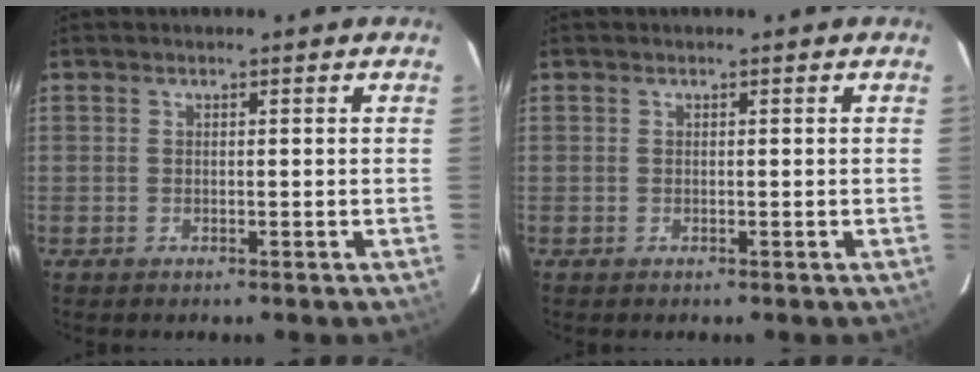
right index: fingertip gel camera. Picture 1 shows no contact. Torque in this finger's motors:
{"motor_torque": [-0.11, -0.02, 0.03, 0.00]}